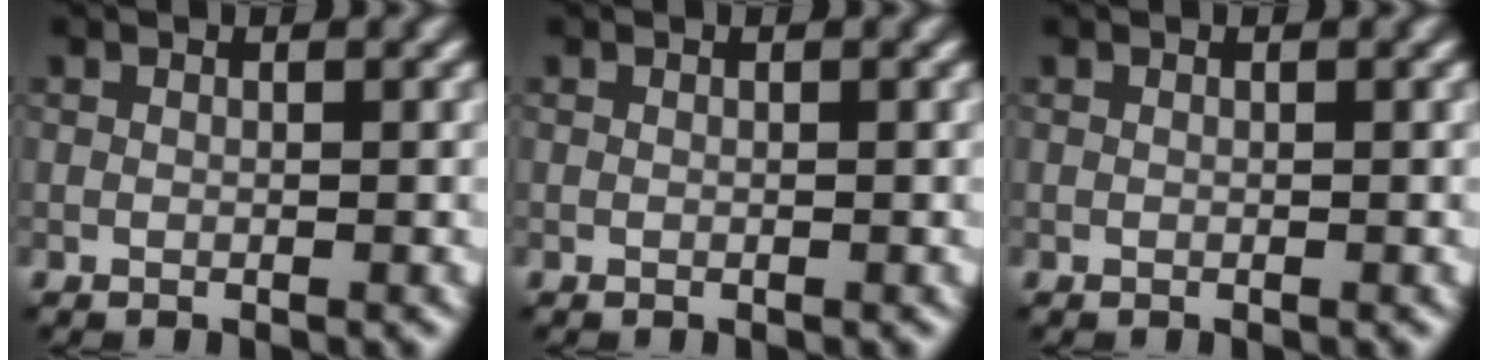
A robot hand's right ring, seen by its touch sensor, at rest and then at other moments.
{"total": 0.0}
{"total": 0.0}